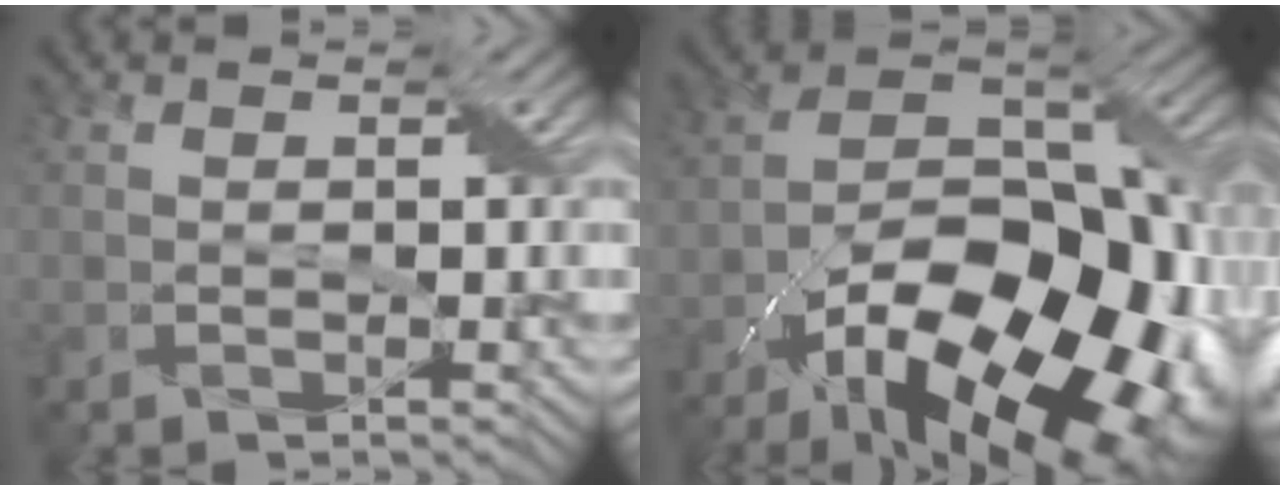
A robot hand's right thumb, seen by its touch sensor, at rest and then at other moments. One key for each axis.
{"total": 20.5, "fx": -10.4, "fy": 9.9, "fz": 14.7, "tx": -0.232, "ty": -0.021, "tz": -0.165}